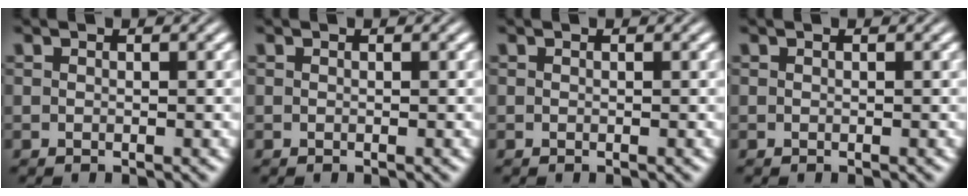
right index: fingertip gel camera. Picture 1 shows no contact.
{"total": 0.0}
{"total": 0.0}
{"total": 0.0}